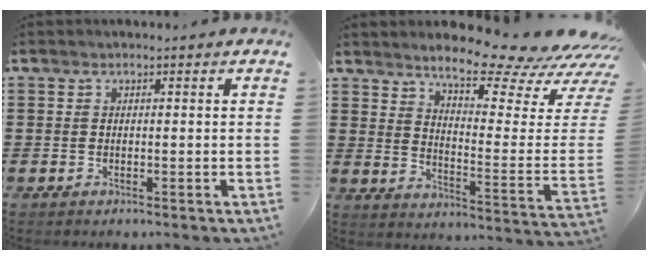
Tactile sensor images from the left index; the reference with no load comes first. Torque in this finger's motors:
{"motor_torque": [2.14, 0.00, 0.80, 0.12]}